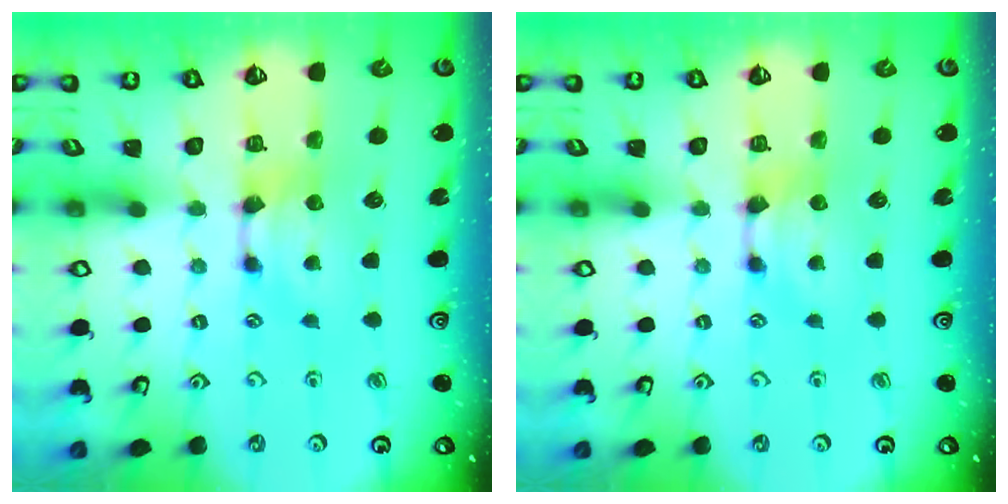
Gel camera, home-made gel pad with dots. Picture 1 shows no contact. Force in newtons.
{"total": 0.0}